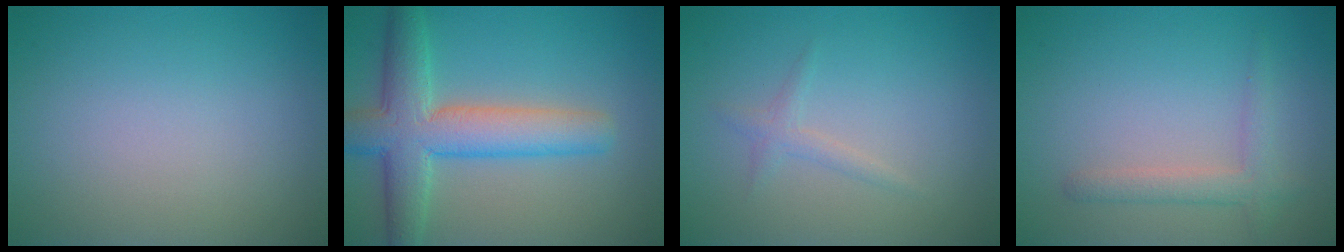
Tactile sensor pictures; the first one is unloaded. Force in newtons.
{"total": 7.0, "press": 7.0, "slide": 0.3}
{"total": 1.1, "press": 1.1, "slide": 0.0}
{"total": 2.2, "press": 2.2, "slide": 0.1}